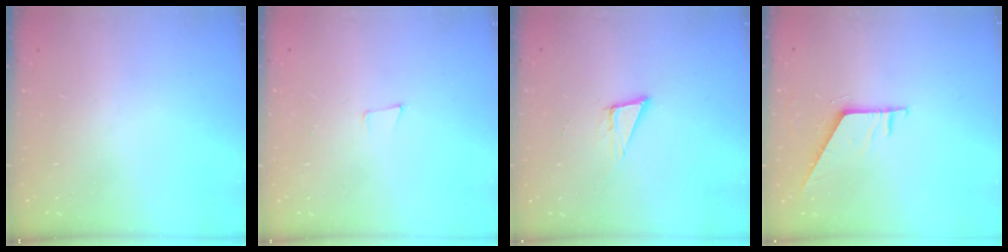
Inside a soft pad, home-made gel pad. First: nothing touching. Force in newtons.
{"total": 4.6, "press": 3.6, "slide": 2.9}
{"total": 7.7, "press": 7.0, "slide": 3.2}
{"total": 5.4, "press": 5.4, "slide": 0.5}